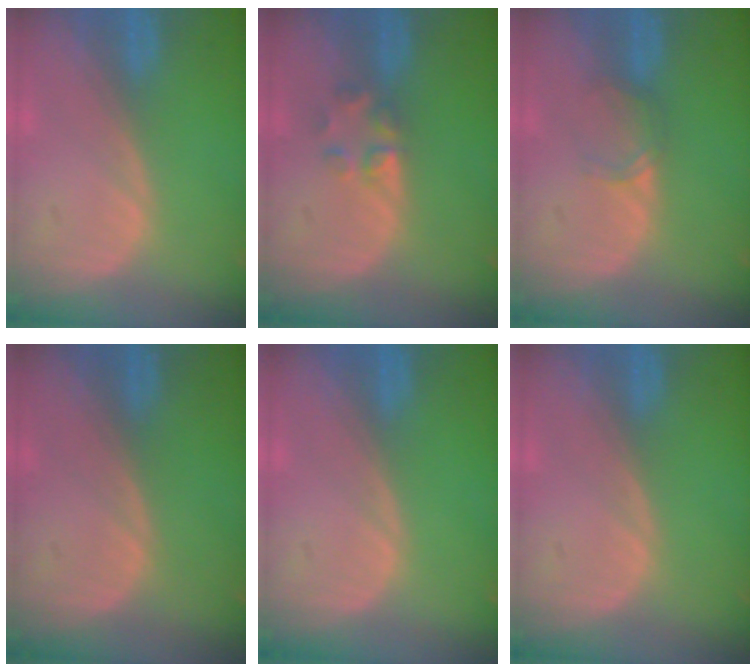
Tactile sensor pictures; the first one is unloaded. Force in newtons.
{"total": 2.6, "press": 2.6, "slide": 0.2}
{"total": 1.9, "press": 1.9, "slide": 0.3}
{"total": 0.0}
{"total": 0.0}
{"total": 0.0}